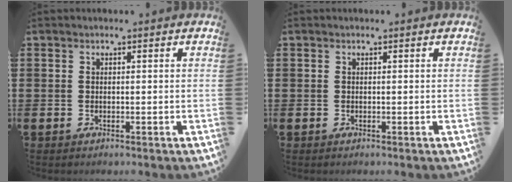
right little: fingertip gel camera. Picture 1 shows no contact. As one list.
[{"total": 0.0}]